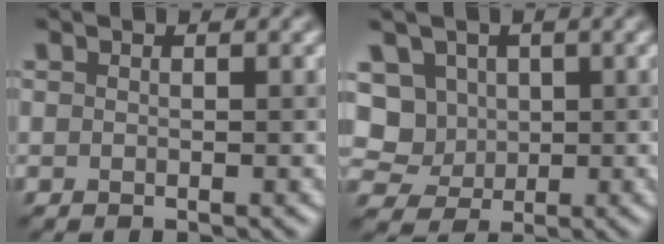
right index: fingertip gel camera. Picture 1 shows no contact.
{"total": 6.7, "force": [2.1, 5.9, 2.3], "torque": [-0.041, 0.022, 0.027]}